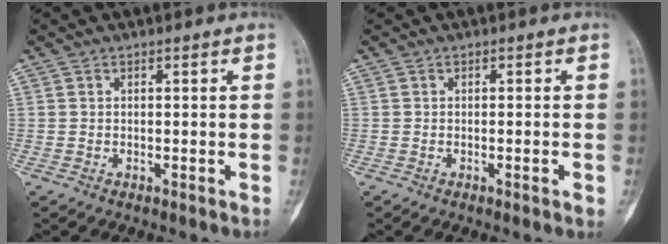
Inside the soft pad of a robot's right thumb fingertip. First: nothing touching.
{"total": 1.4, "force": [-0.5, 0.1, 1.3], "torque": [-0.018, 0.000, -0.005]}